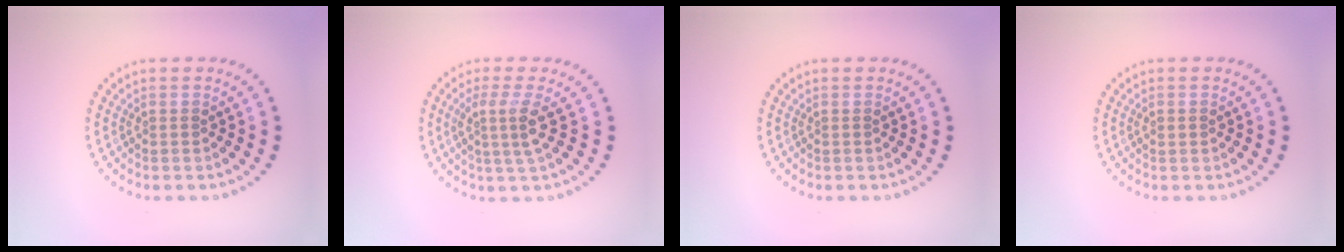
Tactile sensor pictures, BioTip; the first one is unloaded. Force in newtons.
{"total": 3.0, "press": 2.2, "slide": 2.0}
{"total": 0.0}
{"total": 0.9, "press": 0.9, "slide": 0.0}